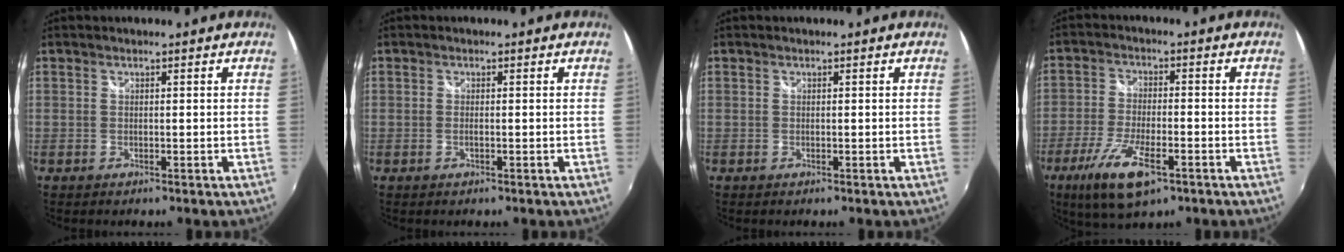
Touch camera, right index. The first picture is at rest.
{"total": 1.1, "force": [-0.3, 0.2, 1.0], "torque": [-0.021, 0.000, -0.007]}
{"total": 0.0}
{"total": 11.6, "force": [-6.3, 3.9, 8.9], "torque": [-0.196, -0.029, -0.115]}